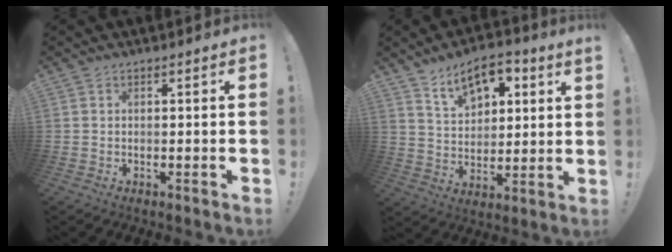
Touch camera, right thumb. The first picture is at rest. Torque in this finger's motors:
{"motor_torque": [0.05, 0.15, 0.40, 0.23, 0.04]}